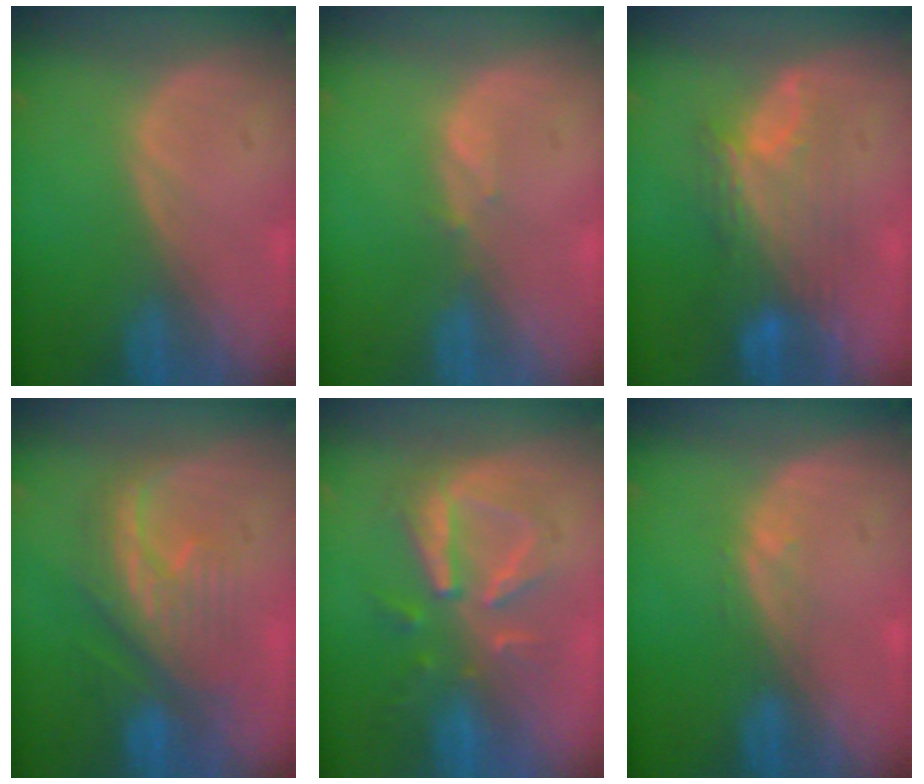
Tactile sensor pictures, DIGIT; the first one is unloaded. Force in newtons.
{"total": 0.8, "press": 0.8, "slide": 0.3}
{"total": 8.6, "press": 7.8, "slide": 3.6}
{"total": 7.9, "press": 7.8, "slide": 1.2}
{"total": 7.9, "press": 7.9, "slide": 0.4}
{"total": 1.0, "press": 1.0, "slide": 0.2}